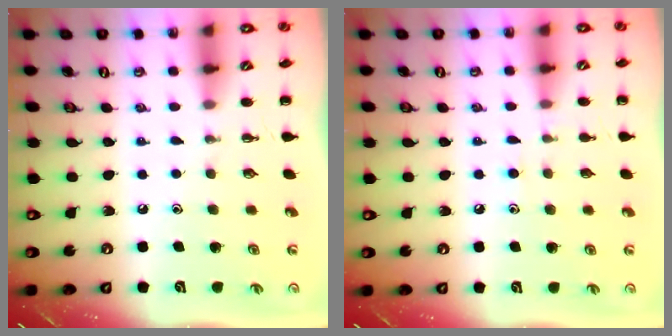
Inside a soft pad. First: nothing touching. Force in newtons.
{"total": 6.6, "press": 6.2, "slide": 2.2}